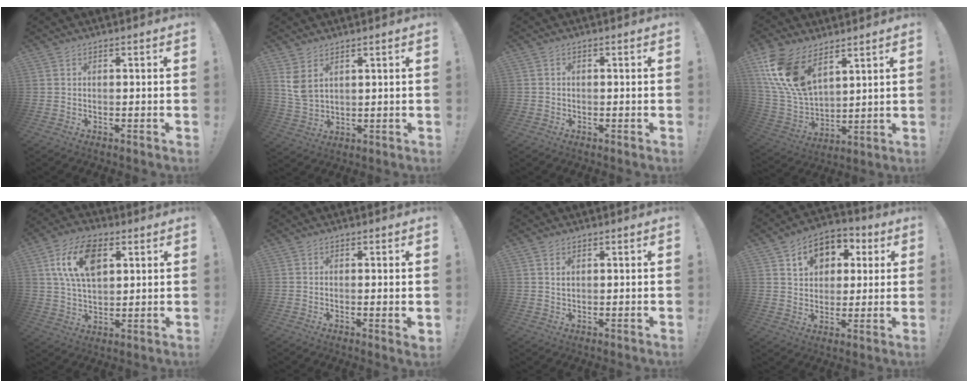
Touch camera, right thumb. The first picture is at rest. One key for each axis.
{"total": 6.3, "fx": 3.3, "fy": 3.8, "fz": 3.8, "tx": -0.073, "ty": -0.014, "tz": 0.065}
{"total": 1.0, "fx": -0.5, "fy": 0.9, "fz": 0.1, "tx": -0.006, "ty": 0.005, "tz": -0.008}
{"total": 16.9, "fx": 9.6, "fy": 9.4, "fz": 10.2, "tx": -0.222, "ty": -0.055, "tz": 0.183}
{"total": 14.9, "fx": 5.9, "fy": 9.1, "fz": 10.2, "tx": -0.174, "ty": -0.004, "tz": 0.108}
{"total": 1.9, "fx": 0.5, "fy": 0.2, "fz": 1.8, "tx": -0.017, "ty": -0.006, "tz": 0.006}
{"total": 1.5, "fx": 0.8, "fy": 0.8, "fz": 0.9, "tx": -0.017, "ty": -0.001, "tz": 0.015}
{"total": 11.3, "fx": 4.6, "fy": 9.0, "fz": 5.2, "tx": -0.065, "ty": -0.019, "tz": 0.085}